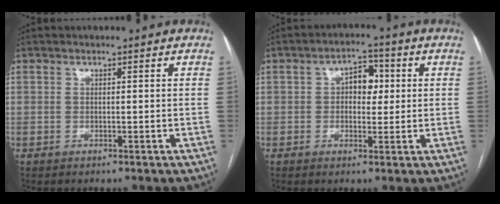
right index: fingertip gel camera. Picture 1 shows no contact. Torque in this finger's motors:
{"motor_torque": [0.53, 0.07, 0.25, 0.06]}